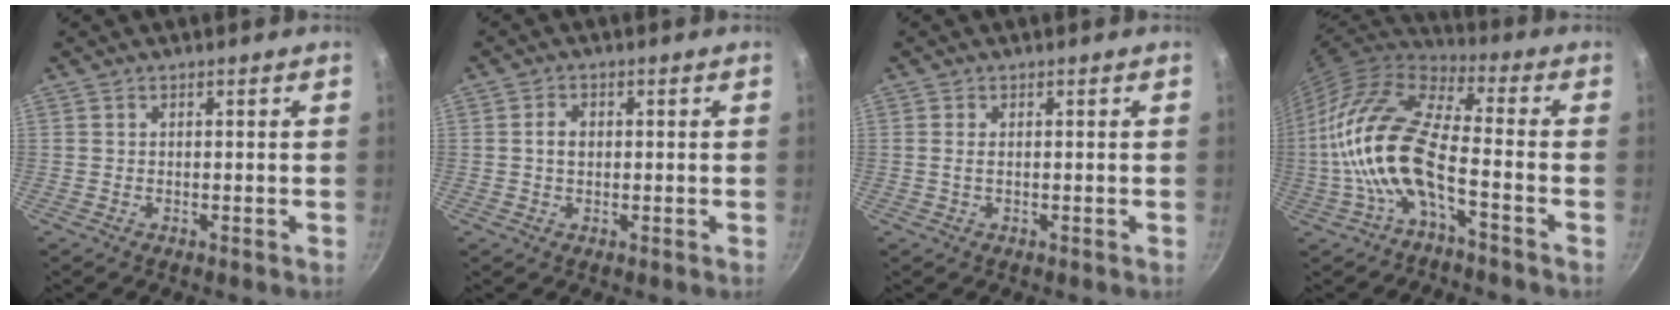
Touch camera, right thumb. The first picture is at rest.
{"total": 2.8, "force": [0.2, 2.0, 1.9], "torque": [-0.026, 0.005, 0.002]}
{"total": 1.2, "force": [0.1, 0.6, 1.0], "torque": [-0.023, 0.000, 0.000]}
{"total": 16.6, "force": [-4.3, 6.4, 14.7], "torque": [-0.291, 0.040, -0.096]}